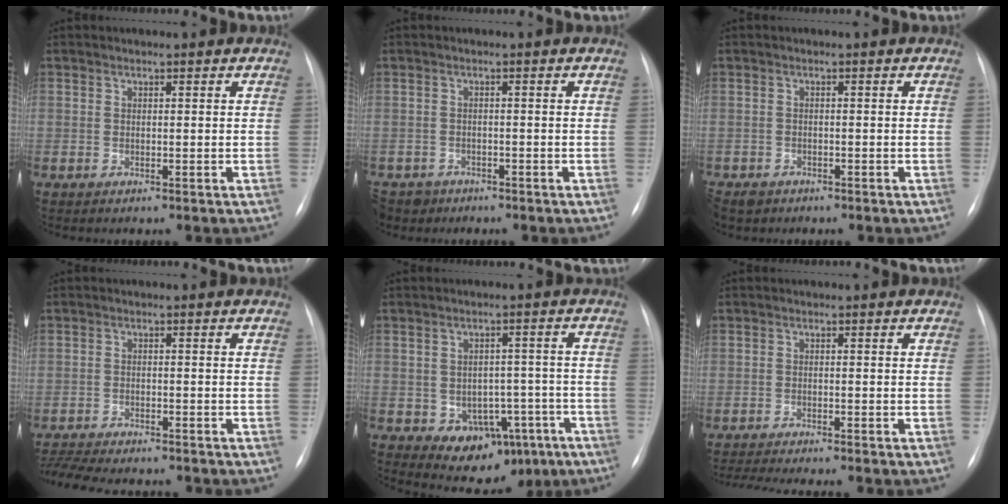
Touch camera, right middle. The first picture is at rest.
{"total": 6.0, "force": [-4.4, 4.0, 0.5], "torque": [-0.015, -0.002, -0.074]}
{"total": 3.6, "force": [-2.8, 2.3, 0.5], "torque": [-0.007, -0.001, -0.045]}
{"total": 11.9, "force": [-10.7, 2.3, 4.6], "torque": [-0.087, -0.004, -0.153]}
{"total": 11.0, "force": [-5.5, 7.5, 5.9], "torque": [-0.051, 0.032, -0.061]}
{"total": 8.3, "force": [-7.4, -0.2, 3.7], "torque": [-0.046, -0.014, -0.113]}